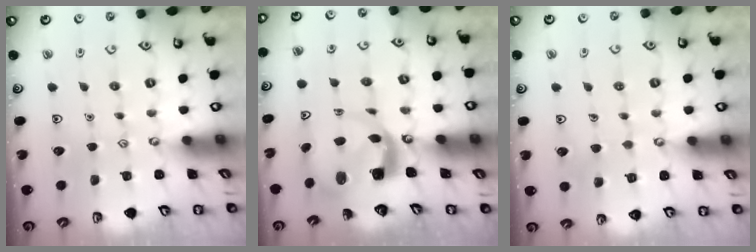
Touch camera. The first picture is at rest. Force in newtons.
{"total": 5.7, "press": 5.7, "slide": 0.8}
{"total": 5.3, "press": 5.3, "slide": 0.4}